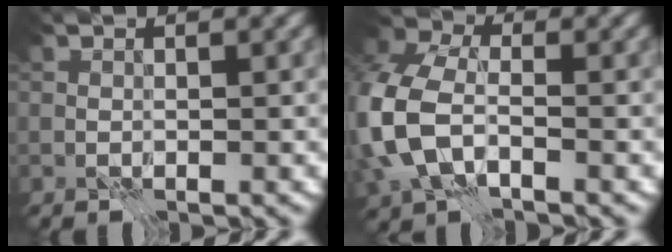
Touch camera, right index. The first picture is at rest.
{"total": 8.3, "force": [-1.9, 5.6, 5.7], "torque": [-0.172, -0.010, -0.043]}